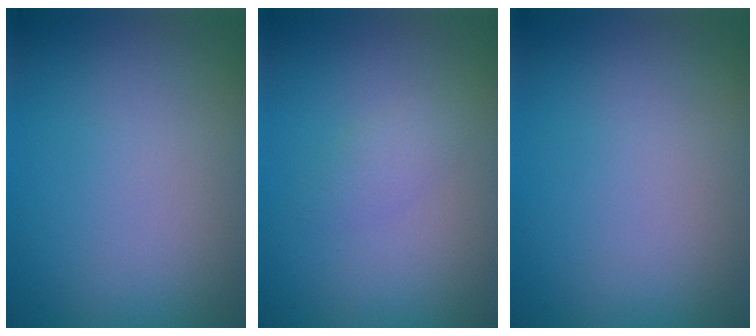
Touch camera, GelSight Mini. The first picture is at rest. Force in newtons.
{"total": 1.2, "press": 1.2, "slide": 0.1}
{"total": 0.0}